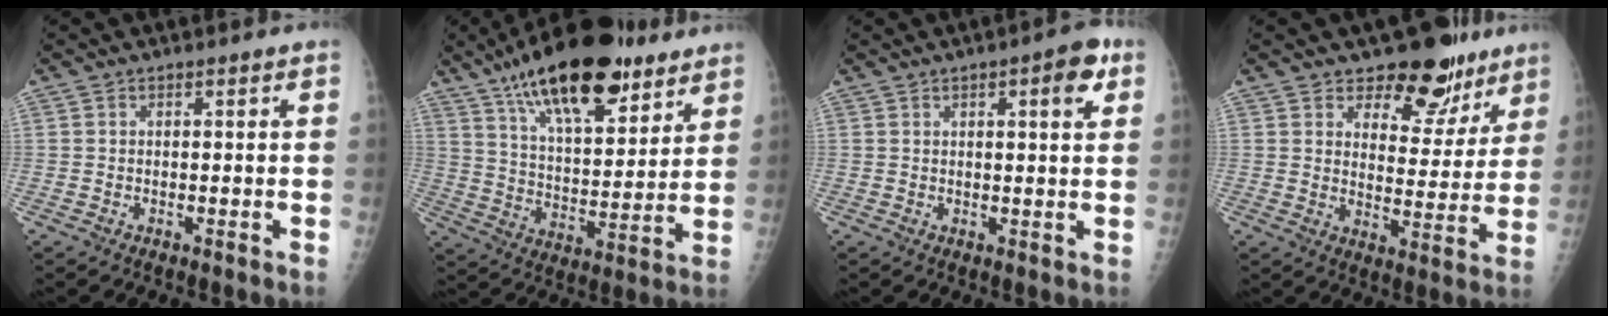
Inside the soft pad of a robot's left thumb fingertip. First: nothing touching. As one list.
[{"total": 23.3, "force": [15.3, 8.9, 15.2], "torque": [-0.217, -0.050, 0.250]}, {"total": 5.6, "force": [2.5, 1.6, 4.8], "torque": [-0.050, -0.005, 0.027]}, {"total": 13.4, "force": [9.8, 7.3, 5.4], "torque": [-0.017, -0.063, 0.135]}]